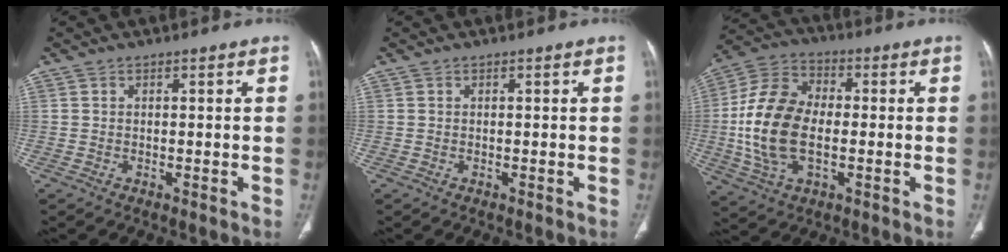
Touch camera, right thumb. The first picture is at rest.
{"total": 0.0}
{"total": 16.6, "force": [-1.4, 9.9, 13.2], "torque": [-0.268, 0.017, -0.026]}